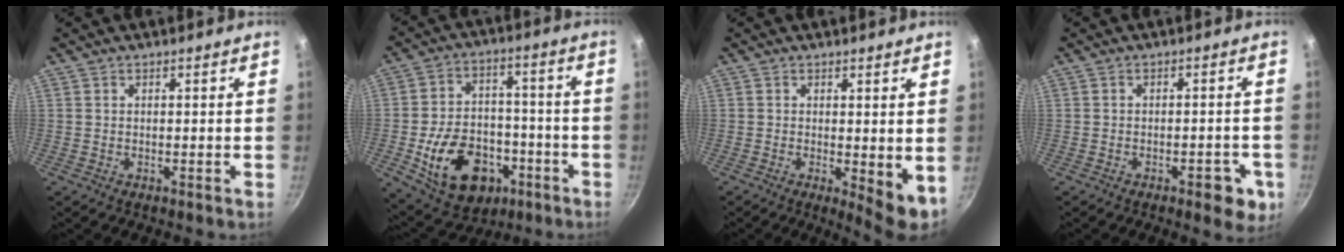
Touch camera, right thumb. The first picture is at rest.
{"total": 18.7, "force": [-6.8, 13.2, 11.4], "torque": [-0.161, 0.047, -0.091]}
{"total": 5.7, "force": [0.0, 2.1, 5.3], "torque": [-0.069, -0.012, 0.003]}
{"total": 6.1, "force": [-2.6, 2.8, 4.8], "torque": [-0.039, 0.017, -0.026]}